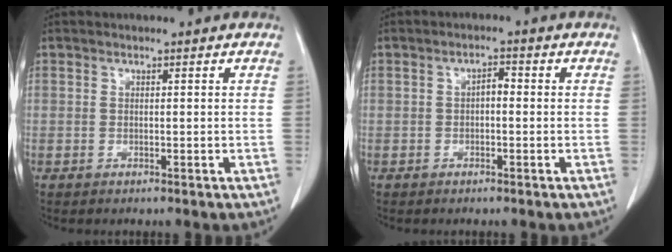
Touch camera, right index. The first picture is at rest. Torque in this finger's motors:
{"motor_torque": [0.37, -0.30, 0.17, 0.04]}